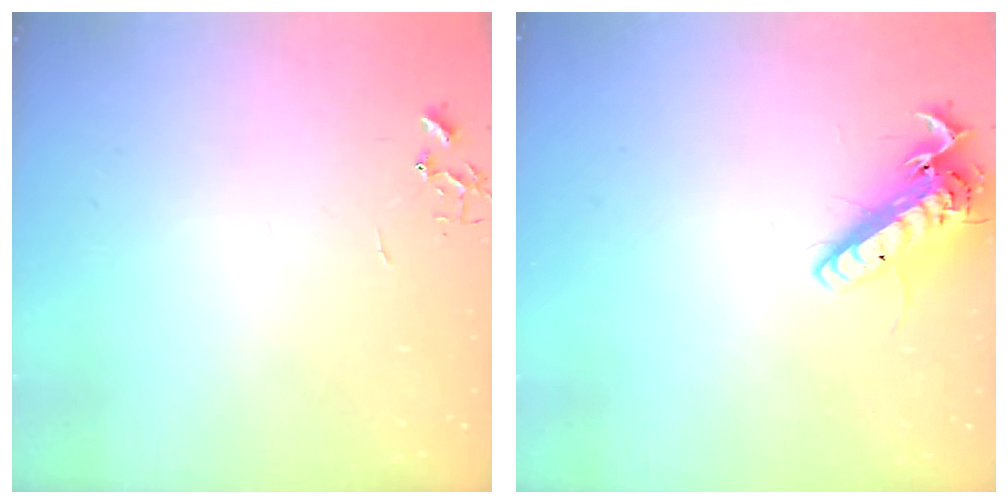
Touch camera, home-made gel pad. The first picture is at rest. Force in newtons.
{"total": 15.7, "press": 15.3, "slide": 3.3}